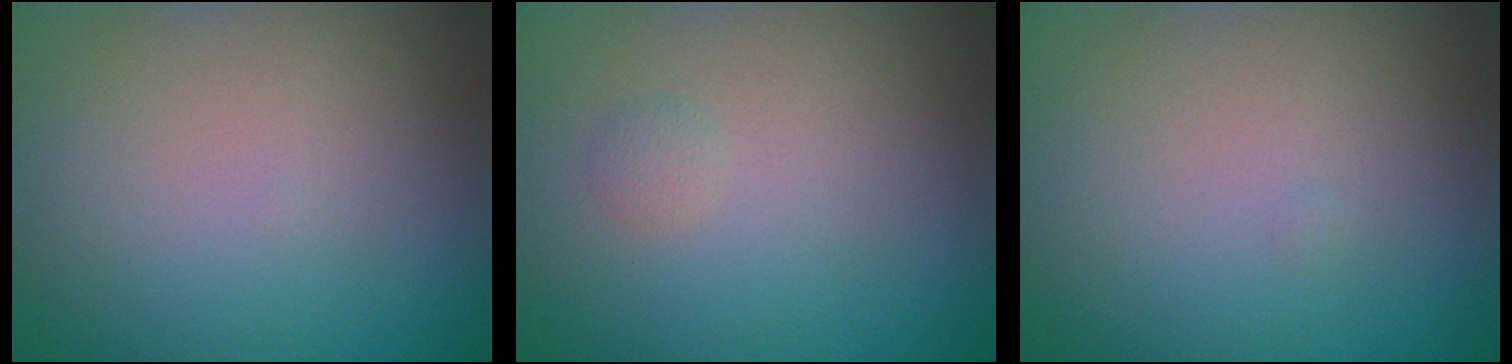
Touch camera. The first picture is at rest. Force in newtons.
{"total": 0.7, "press": 0.7, "slide": 0.0}
{"total": 0.0}